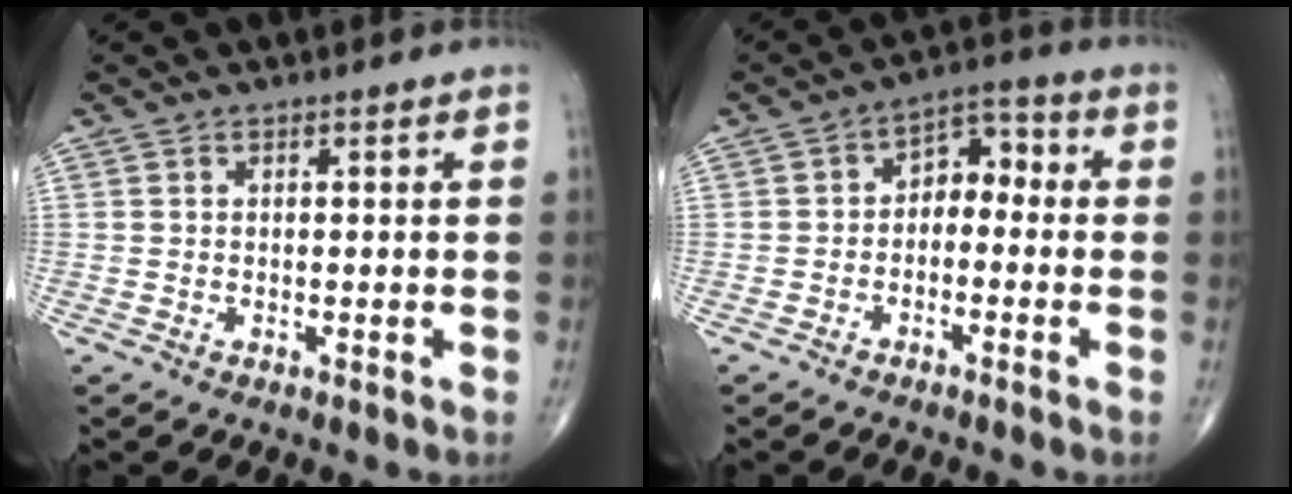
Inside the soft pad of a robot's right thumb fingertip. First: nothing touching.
{"total": 5.9, "force": [-0.8, 4.0, 4.2], "torque": [-0.037, 0.038, -0.028]}